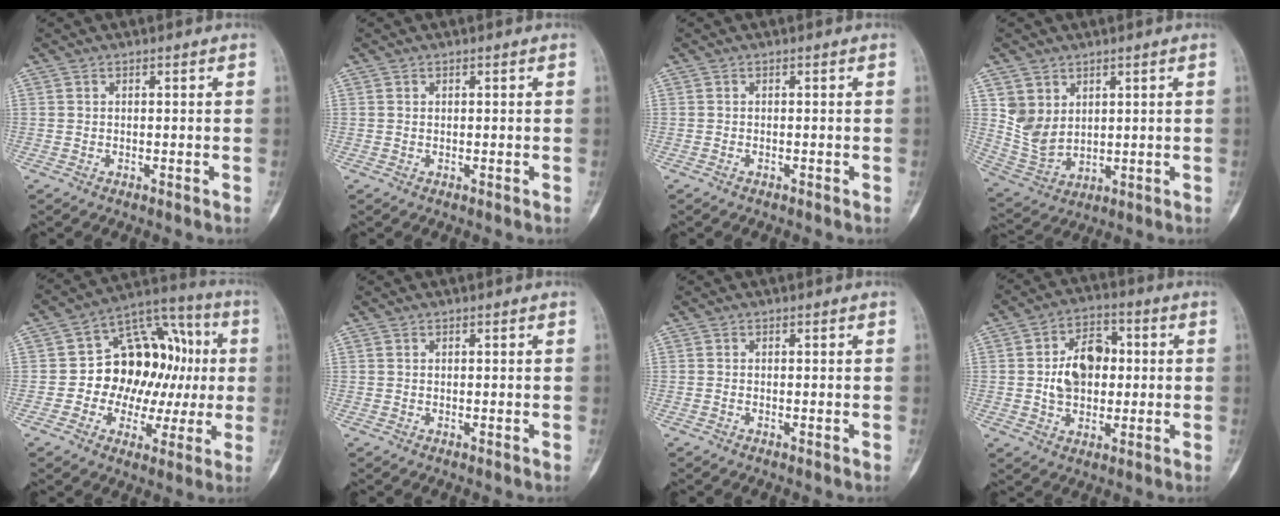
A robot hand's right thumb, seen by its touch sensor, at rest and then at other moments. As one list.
[{"total": 0.0}, {"total": 0.0}, {"total": 8.0, "force": [3.1, 6.1, 4.1], "torque": [-0.061, -0.023, 0.084]}, {"total": 19.2, "force": [0.7, 14.0, 13.2], "torque": [-0.122, 0.046, 0.012]}, {"total": 0.0}, {"total": 0.0}, {"total": 10.5, "force": [0.6, 7.6, 7.3], "torque": [-0.089, 0.013, 0.007]}]